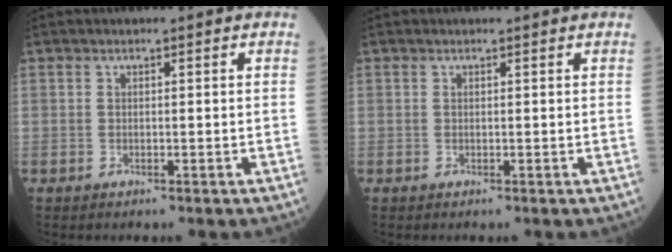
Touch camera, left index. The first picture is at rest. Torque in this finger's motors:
{"motor_torque": [0.13, -0.10, -0.07, 0.02]}